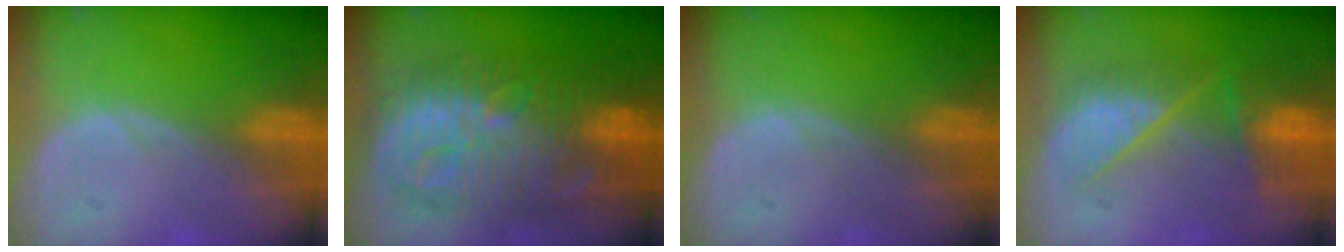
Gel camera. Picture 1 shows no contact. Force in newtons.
{"total": 13.8, "press": 13.7, "slide": 1.3}
{"total": 0.0}
{"total": 9.0, "press": 7.7, "slide": 4.6}